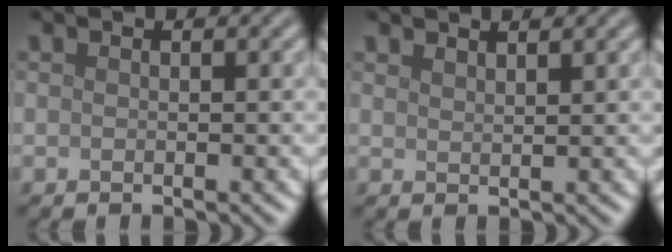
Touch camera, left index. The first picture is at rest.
{"total": 1.6, "force": [1.5, 0.2, 0.5], "torque": [-0.002, 0.002, 0.020]}